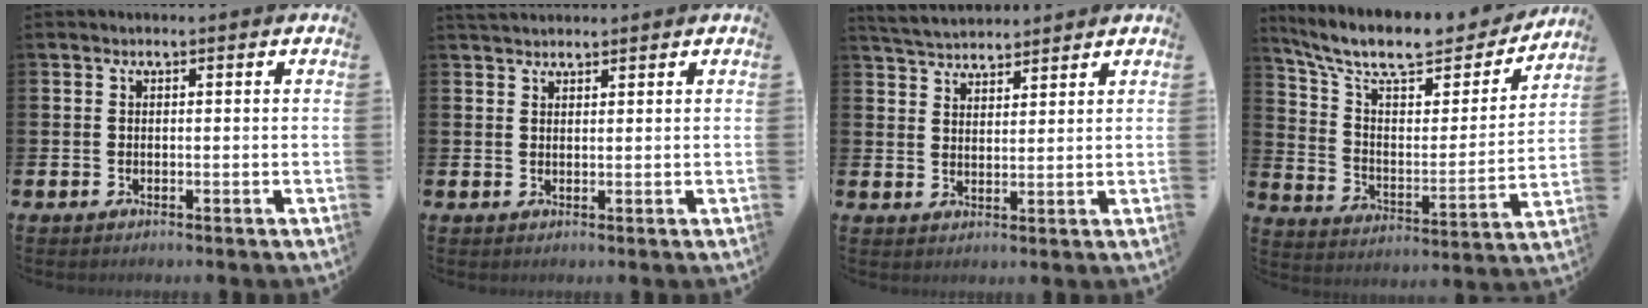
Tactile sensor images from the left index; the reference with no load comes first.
{"total": 2.0, "force": [1.9, 0.6, 0.2], "torque": [0.008, -0.006, 0.033]}
{"total": 4.3, "force": [4.3, 0.7, 0.3], "torque": [-0.019, -0.019, 0.078]}
{"total": 10.8, "force": [9.2, 3.5, 4.5], "torque": [-0.125, -0.057, 0.157]}